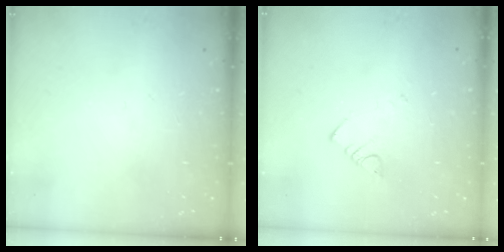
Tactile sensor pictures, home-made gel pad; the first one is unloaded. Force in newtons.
{"total": 2.2, "press": 2.2, "slide": 0.2}